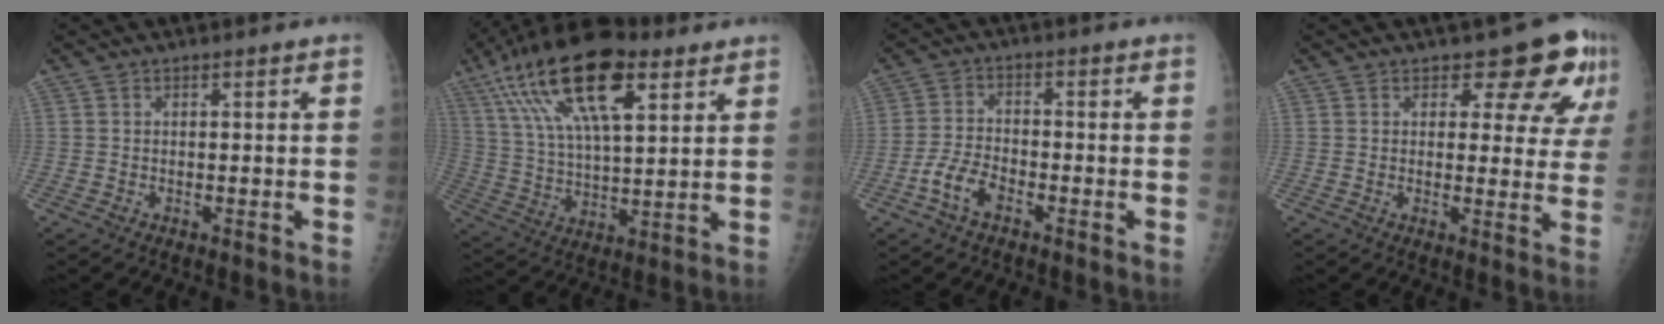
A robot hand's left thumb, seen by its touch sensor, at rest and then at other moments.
{"total": 21.4, "force": [10.6, 8.5, 16.6], "torque": [-0.296, -0.011, 0.188]}
{"total": 5.6, "force": [-3.1, 3.0, 3.5], "torque": [-0.070, 0.018, -0.062]}
{"total": 9.6, "force": [6.0, 4.8, 5.7], "torque": [-0.029, -0.034, 0.062]}